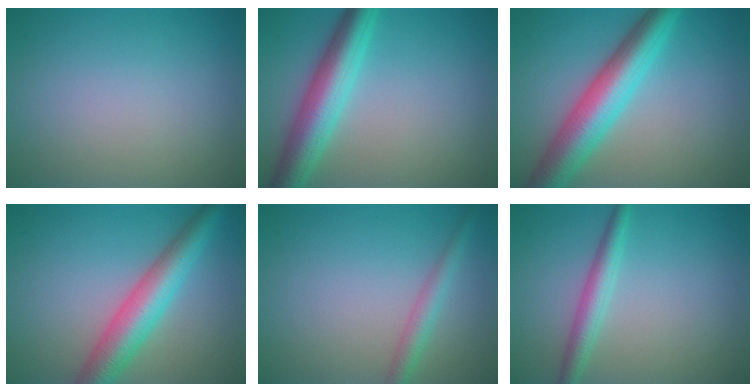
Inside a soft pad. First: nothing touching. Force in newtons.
{"total": 6.2, "press": 6.2, "slide": 0.1}
{"total": 7.2, "press": 7.2, "slide": 0.2}
{"total": 6.2, "press": 6.2, "slide": 0.1}
{"total": 2.2, "press": 2.2, "slide": 0.1}
{"total": 2.7, "press": 2.7, "slide": 0.1}